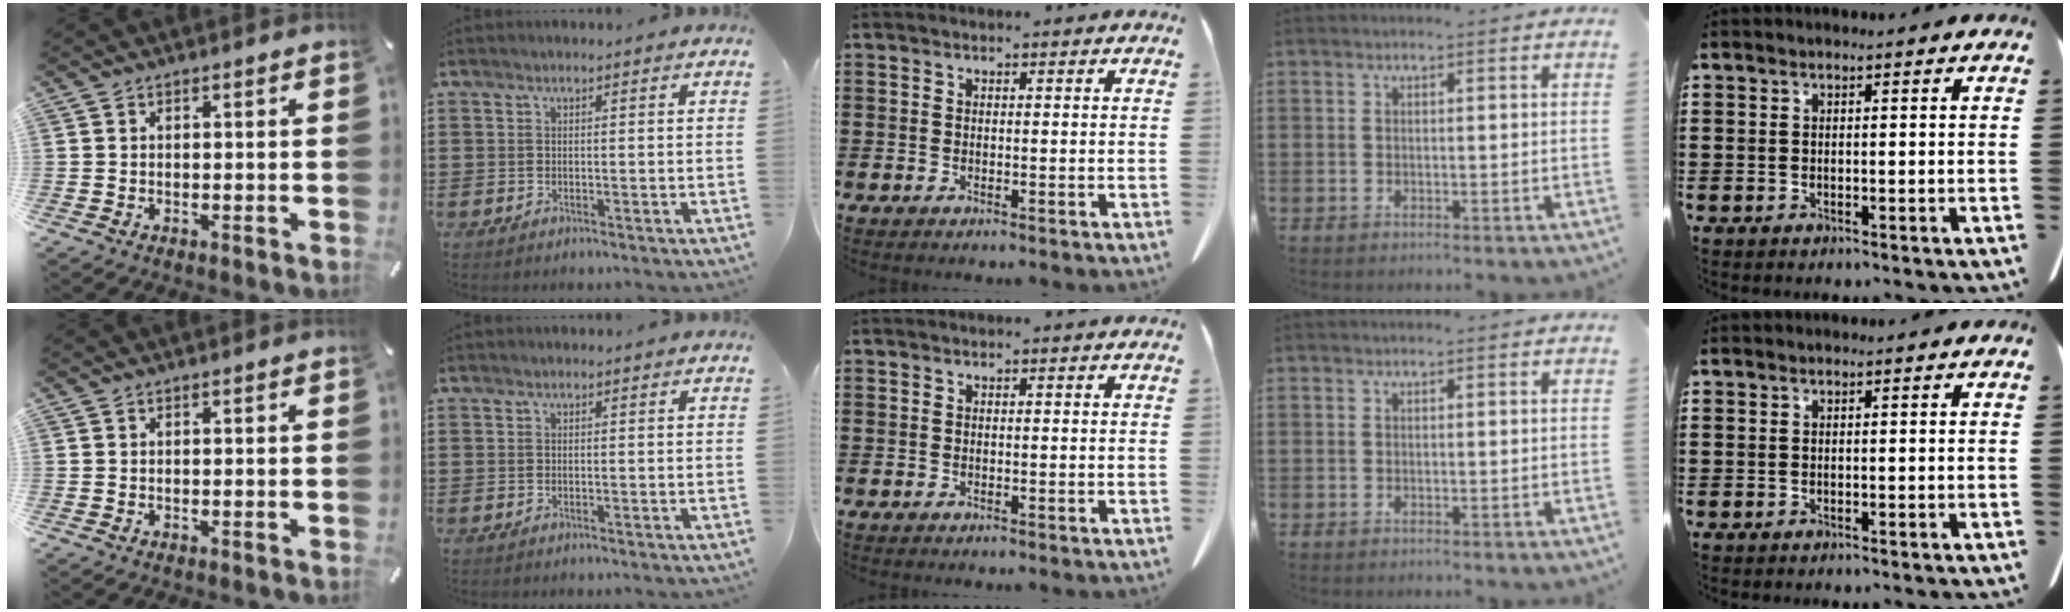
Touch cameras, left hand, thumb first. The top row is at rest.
{}